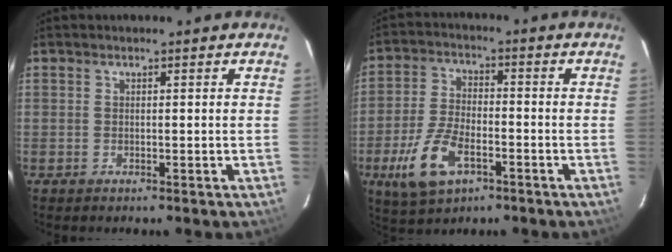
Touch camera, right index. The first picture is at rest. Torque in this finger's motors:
{"motor_torque": [1.10, -1.03, 0.64, 0.16]}